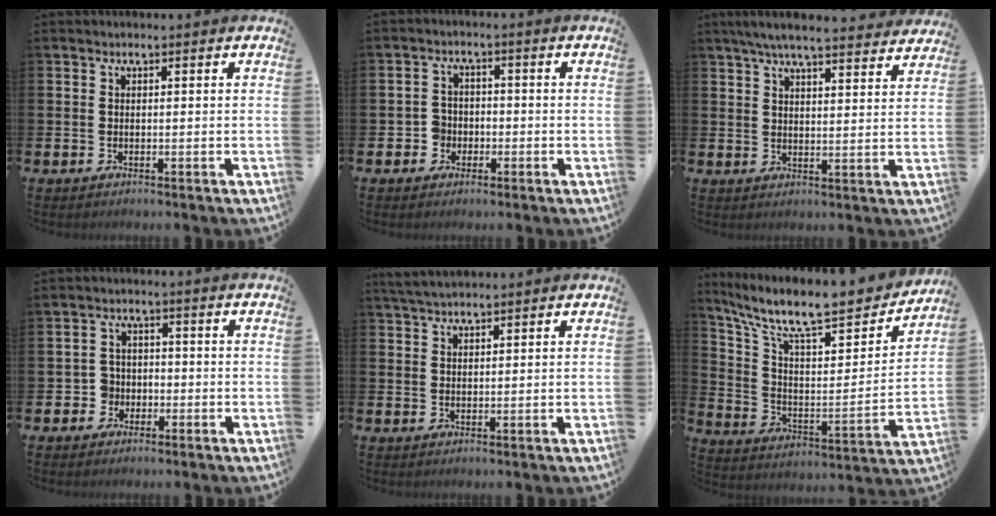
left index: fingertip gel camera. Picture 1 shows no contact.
{"total": 3.0, "force": [-1.4, 2.6, 0.4], "torque": [-0.013, 0.005, -0.034]}
{"total": 6.2, "force": [5.9, 0.5, 2.0], "torque": [-0.042, -0.030, 0.102]}
{"total": 3.3, "force": [-1.5, 2.9, 0.5], "torque": [-0.024, 0.009, -0.033]}
{"total": 3.3, "force": [3.0, 0.7, 1.0], "torque": [-0.023, -0.007, 0.056]}
{"total": 11.3, "force": [9.4, 3.0, 5.6], "torque": [-0.124, -0.073, 0.155]}